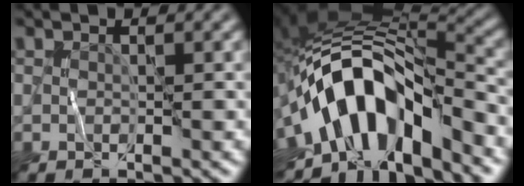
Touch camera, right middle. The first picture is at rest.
{"total": 12.3, "force": [-5.0, 6.2, 9.4], "torque": [-0.143, 0.012, -0.097]}